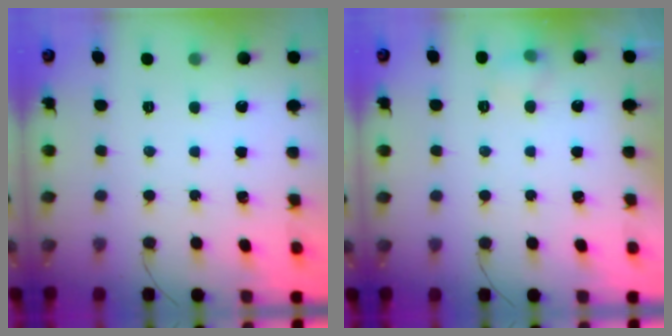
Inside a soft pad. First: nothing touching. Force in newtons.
{"total": 5.5, "press": 5.3, "slide": 1.4}